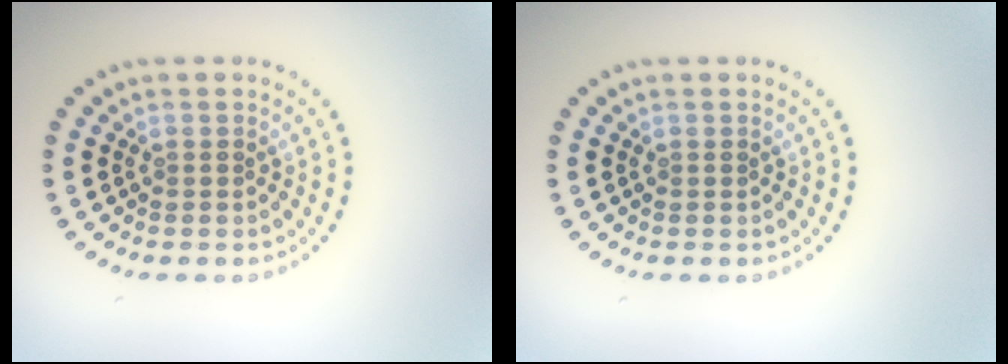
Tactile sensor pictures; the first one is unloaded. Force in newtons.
{"total": 0.0}